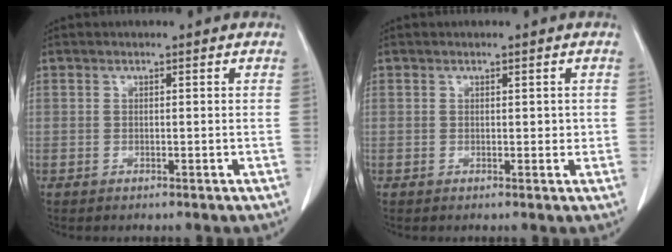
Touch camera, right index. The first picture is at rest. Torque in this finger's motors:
{"motor_torque": [0.25, -0.24, 0.01, 0.02]}